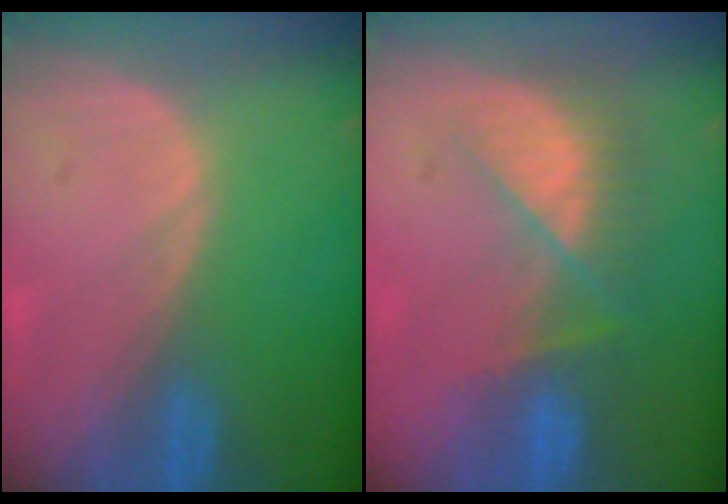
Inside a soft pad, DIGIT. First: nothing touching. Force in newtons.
{"total": 7.7, "press": 6.9, "slide": 3.5}